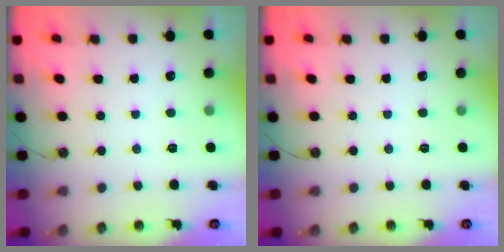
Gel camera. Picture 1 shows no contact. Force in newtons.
{"total": 0.0}